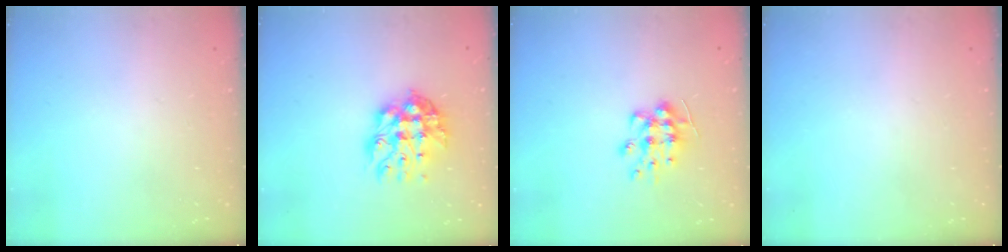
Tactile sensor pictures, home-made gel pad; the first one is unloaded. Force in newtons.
{"total": 12.1, "press": 12.0, "slide": 1.1}
{"total": 8.8, "press": 8.8, "slide": 0.4}
{"total": 0.0}